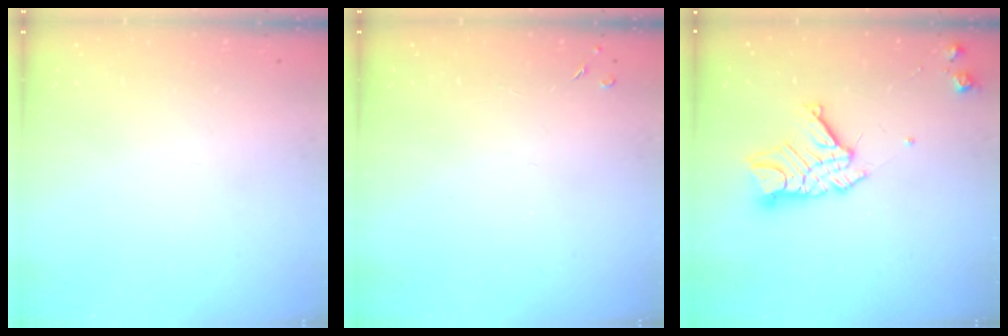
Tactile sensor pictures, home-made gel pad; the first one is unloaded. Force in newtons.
{"total": 2.8, "press": 2.7, "slide": 0.5}
{"total": 12.6, "press": 12.5, "slide": 1.0}